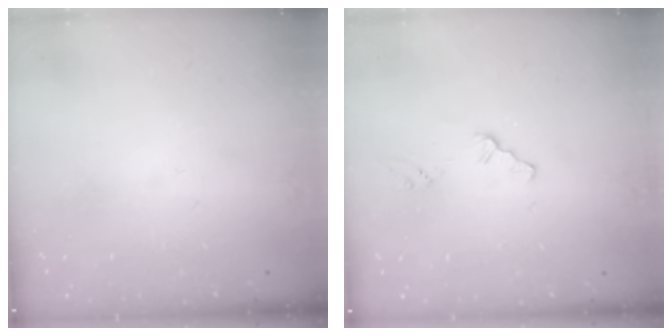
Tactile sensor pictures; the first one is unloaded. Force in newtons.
{"total": 0.0}